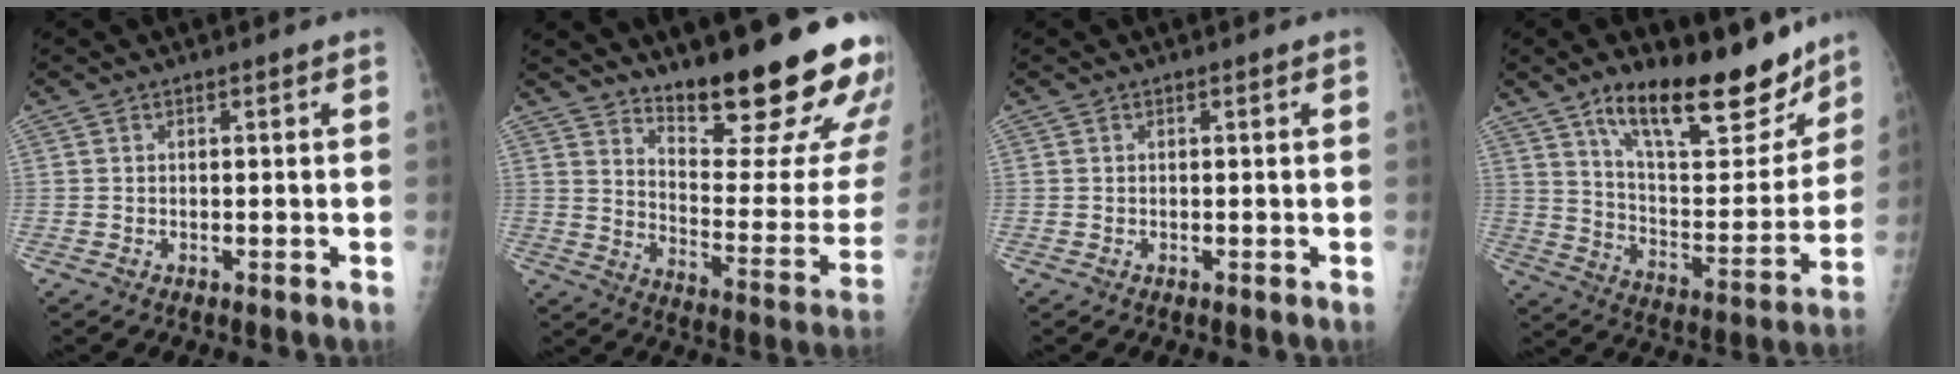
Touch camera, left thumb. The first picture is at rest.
{"total": 24.4, "force": [17.1, 5.4, 16.6], "torque": [-0.204, -0.127, 0.244]}
{"total": 0.0}
{"total": 23.3, "force": [16.0, 8.4, 14.6], "torque": [-0.177, -0.080, 0.259]}